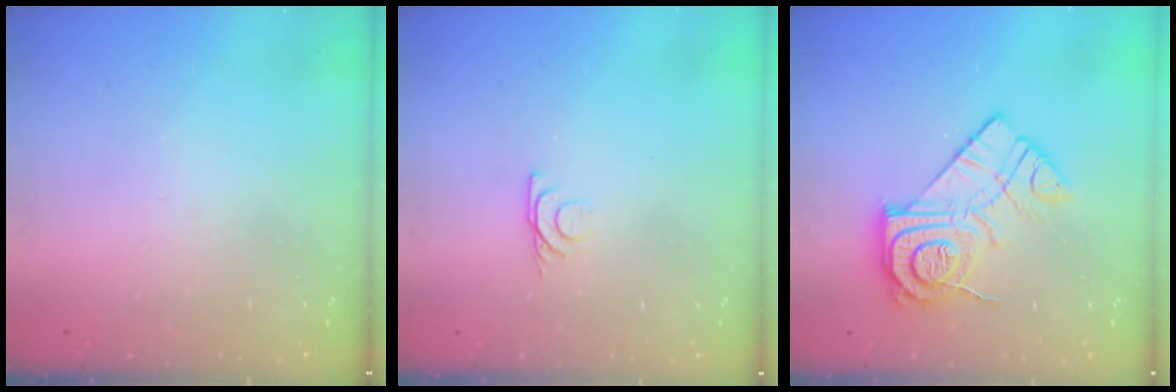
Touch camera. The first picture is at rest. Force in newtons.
{"total": 5.3, "press": 5.3, "slide": 0.9}
{"total": 14.1, "press": 14.1, "slide": 0.3}